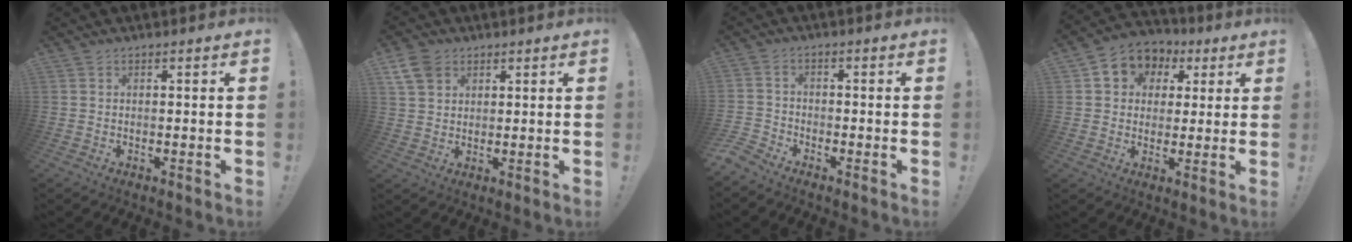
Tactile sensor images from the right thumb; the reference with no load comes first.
{"total": 7.2, "force": [4.1, 5.1, 3.1], "torque": [-0.048, -0.014, 0.081]}
{"total": 4.1, "force": [-3.7, 1.7, 0.8], "torque": [-0.029, 0.008, -0.073]}
{"total": 8.3, "force": [2.2, 7.4, 3.1], "torque": [-0.046, -0.007, 0.048]}